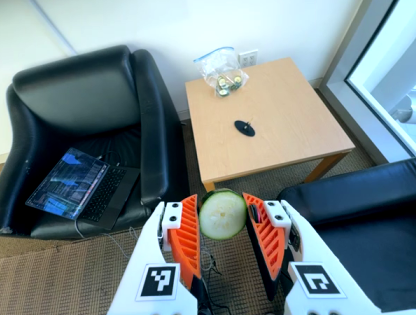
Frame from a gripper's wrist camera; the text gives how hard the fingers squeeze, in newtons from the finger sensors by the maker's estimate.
{"total": 10.5, "left": 10.7, "right": 10.3}